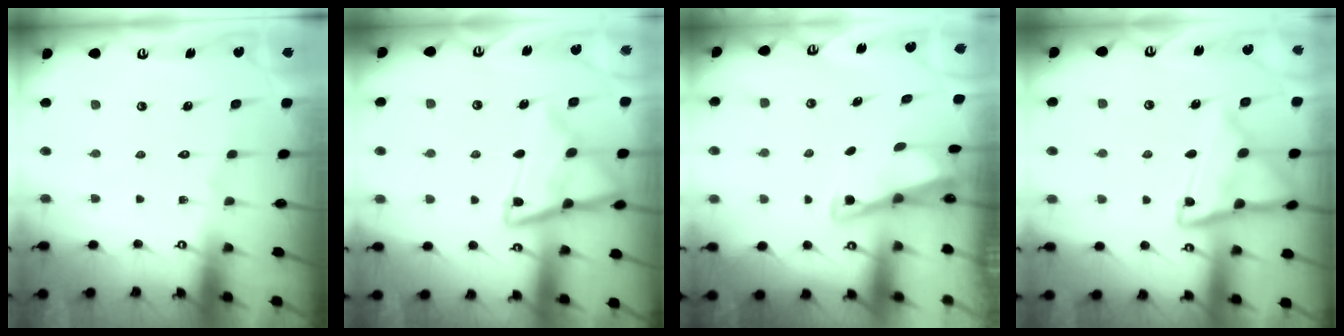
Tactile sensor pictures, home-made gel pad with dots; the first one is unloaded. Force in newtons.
{"total": 14.6, "press": 14.5, "slide": 1.4}
{"total": 2.8, "press": 2.8, "slide": 0.4}
{"total": 15.1, "press": 15.1, "slide": 1.3}